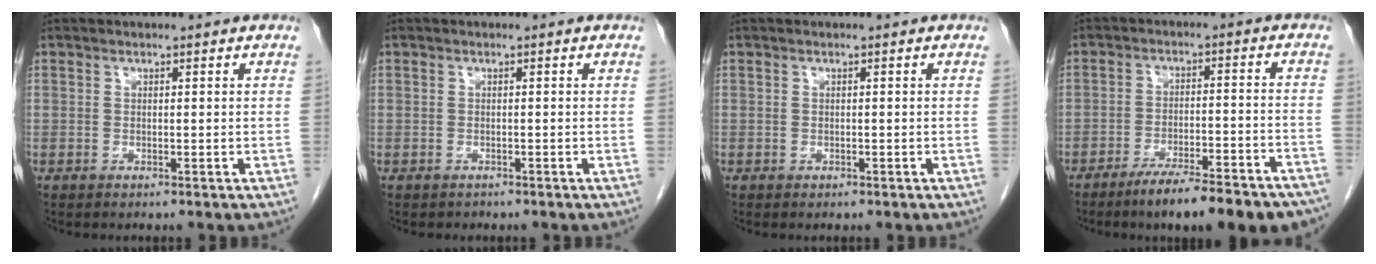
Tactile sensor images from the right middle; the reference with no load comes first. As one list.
[{"total": 0.7, "force": [-0.6, 0.4, 0.0], "torque": [-0.011, 0.000, -0.010]}, {"total": 0.0}, {"total": 16.0, "force": [-12.9, 2.3, 9.1], "torque": [-0.087, 0.012, -0.185]}]